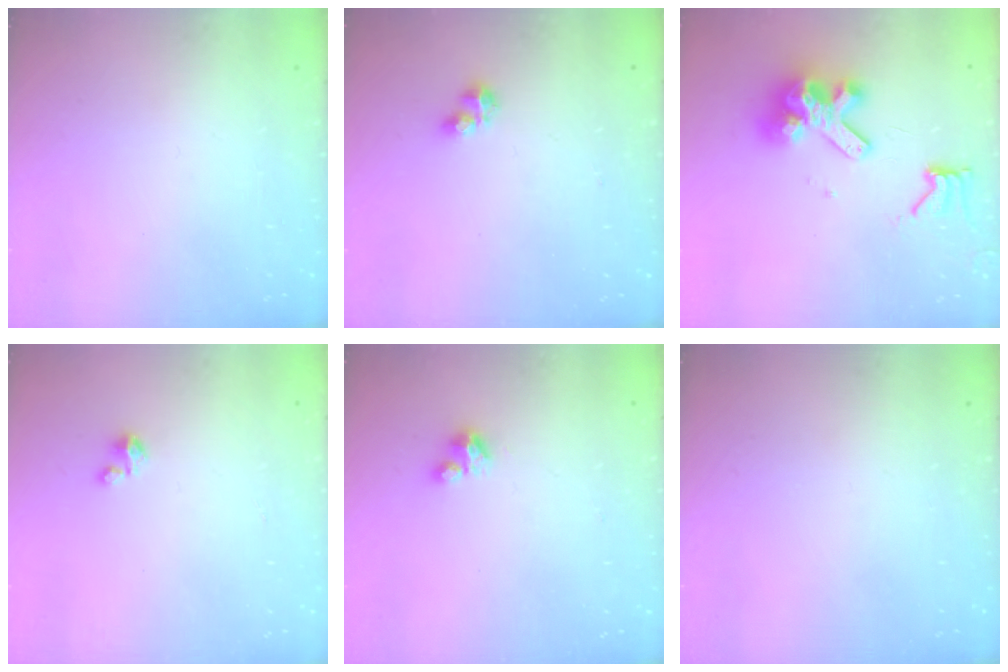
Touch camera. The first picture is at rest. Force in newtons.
{"total": 2.9, "press": 2.9, "slide": 0.3}
{"total": 13.3, "press": 13.2, "slide": 1.6}
{"total": 1.8, "press": 1.8, "slide": 0.1}
{"total": 2.8, "press": 2.8, "slide": 0.2}
{"total": 0.0}